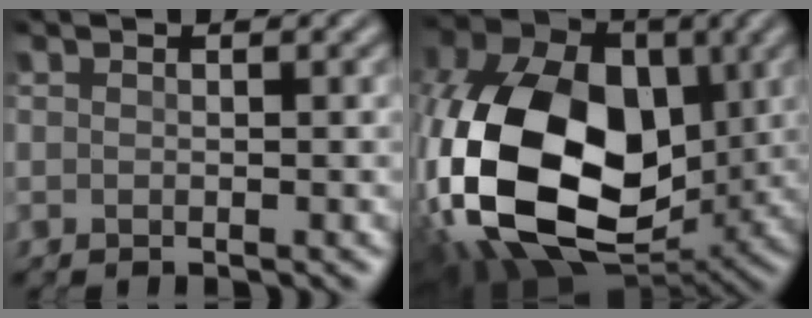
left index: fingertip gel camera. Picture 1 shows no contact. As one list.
[{"total": 17.8, "force": [-2.2, 11.6, 13.2], "torque": [-0.302, -0.015, -0.040]}]